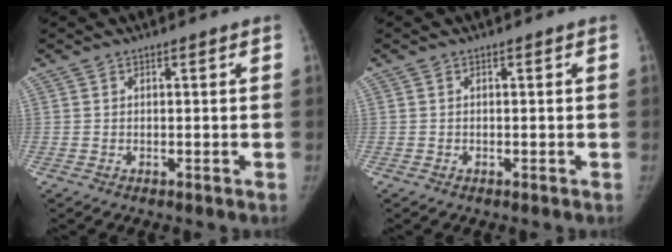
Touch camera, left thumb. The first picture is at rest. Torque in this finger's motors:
{"motor_torque": [-0.25, 1.54, 1.12, -0.22, 0.02]}